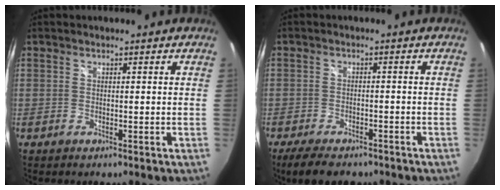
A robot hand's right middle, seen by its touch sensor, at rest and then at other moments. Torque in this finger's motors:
{"motor_torque": [0.46, -0.63, 0.02, 0.03]}